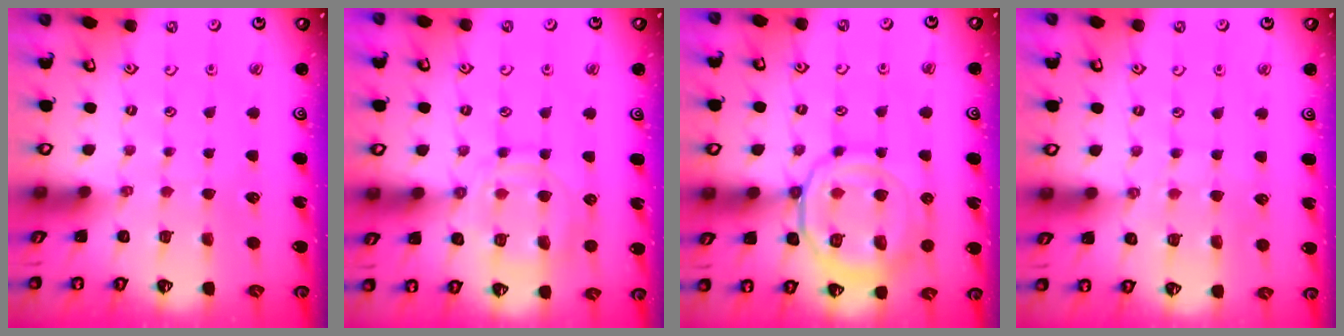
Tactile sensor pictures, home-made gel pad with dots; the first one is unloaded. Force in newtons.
{"total": 13.4, "press": 13.4, "slide": 1.3}
{"total": 16.7, "press": 16.6, "slide": 1.7}
{"total": 5.1, "press": 5.0, "slide": 0.8}